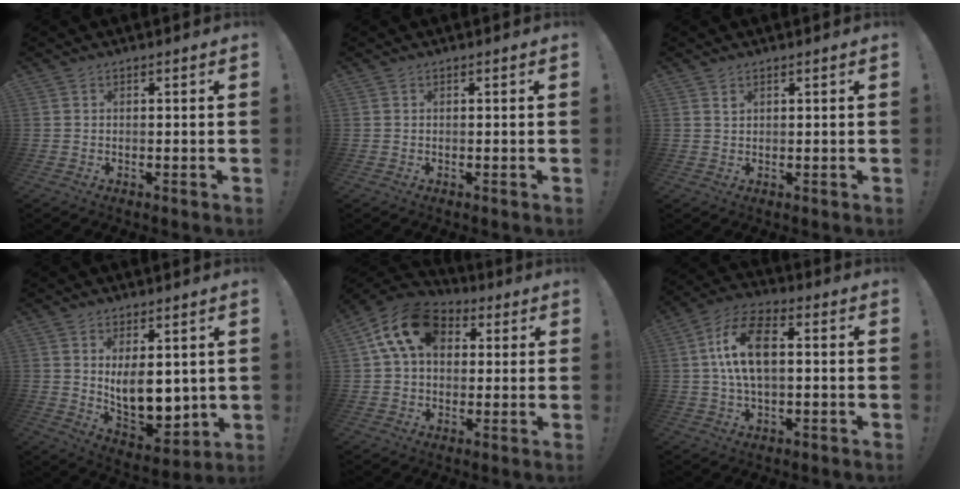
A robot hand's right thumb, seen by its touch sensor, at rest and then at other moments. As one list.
[{"total": 0.0}, {"total": 1.2, "force": [0.9, 0.7, 0.3], "torque": [-0.004, -0.002, 0.016]}, {"total": 10.4, "force": [2.6, 6.3, 7.9], "torque": [-0.124, -0.038, 0.053]}, {"total": 14.9, "force": [4.9, 10.4, 9.6], "torque": [-0.165, 0.003, 0.095]}, {"total": 13.7, "force": [1.2, 7.5, 11.4], "torque": [-0.213, 0.014, 0.022]}]